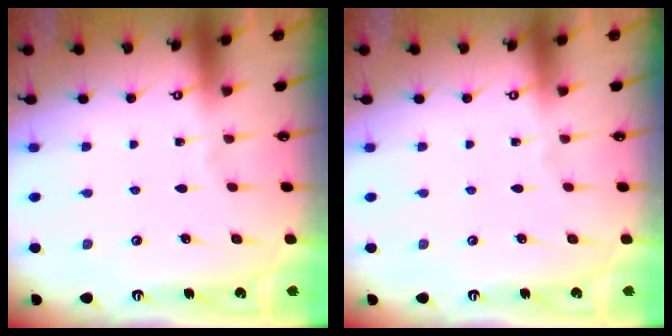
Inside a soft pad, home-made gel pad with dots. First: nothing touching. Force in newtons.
{"total": 0.0}